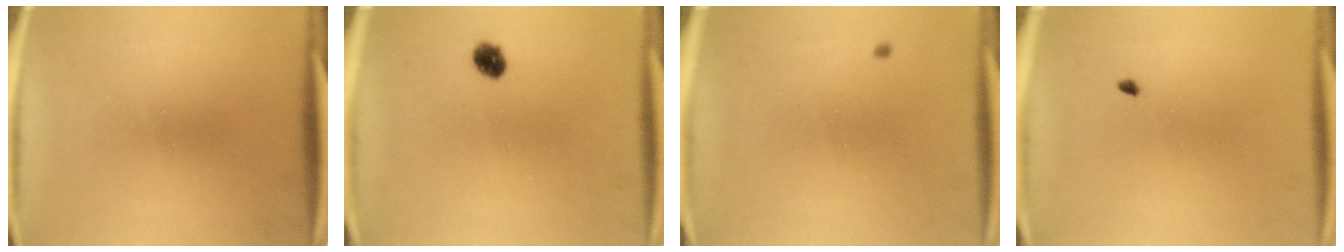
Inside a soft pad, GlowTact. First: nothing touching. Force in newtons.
{"total": 3.2}
{"total": 0.6}
{"total": 0.6}